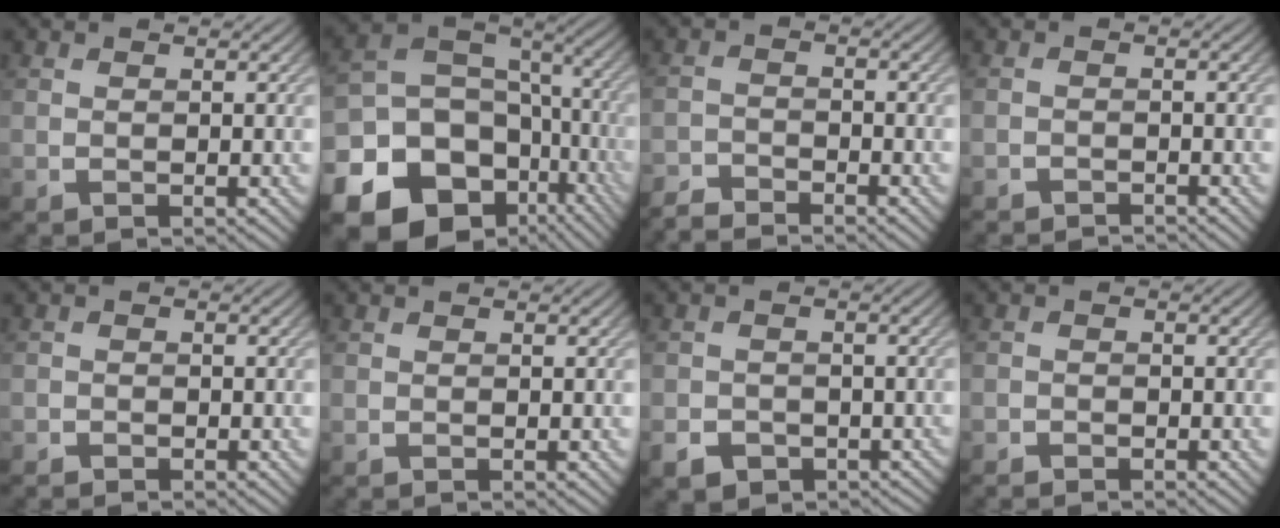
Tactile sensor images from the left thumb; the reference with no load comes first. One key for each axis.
{"total": 22.8, "fx": -10.7, "fy": 17.8, "fz": 9.4, "tx": -0.210, "ty": -0.062, "tz": -0.155}
{"total": 3.6, "fx": -3.5, "fy": 0.6, "fz": 0.6, "tx": -0.018, "ty": -0.004, "tz": -0.075}
{"total": 1.8, "fx": -1.8, "fy": 0.3, "fz": 0.1, "tx": 0.001, "ty": -0.002, "tz": -0.034}
{"total": 1.1, "fx": -1.0, "fy": 0.5, "fz": 0.1, "tx": -0.002, "ty": -0.001, "tz": -0.020}
{"total": 0.0}
{"total": 4.4, "fx": -2.6, "fy": 3.3, "fz": 1.5, "tx": -0.025, "ty": -0.009, "tz": -0.039}
{"total": 1.4, "fx": -1.3, "fy": 0.6, "fz": 0.2, "tx": -0.003, "ty": -0.001, "tz": -0.026}